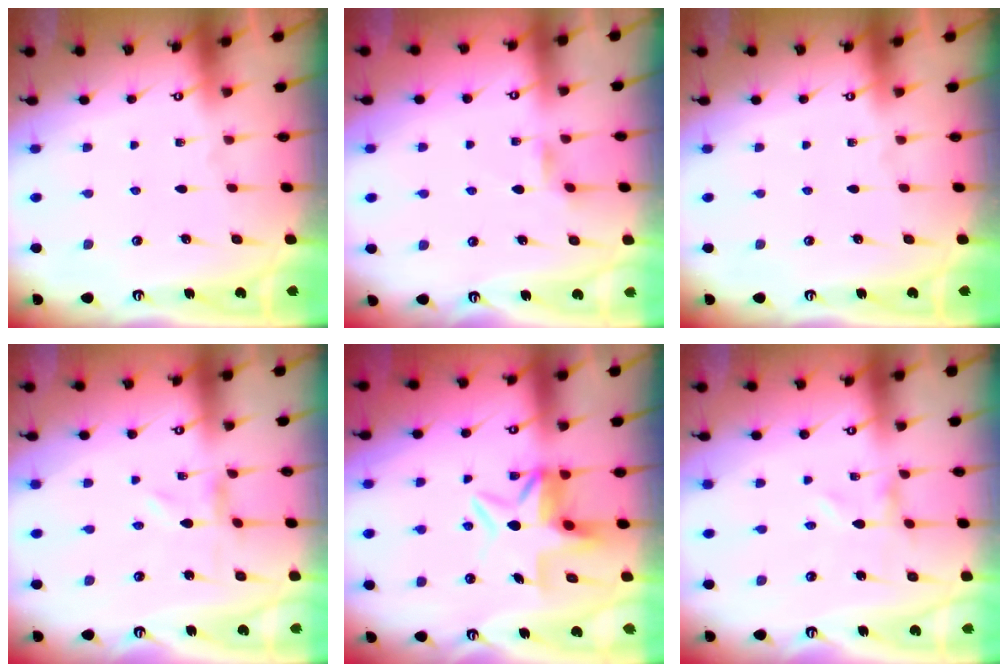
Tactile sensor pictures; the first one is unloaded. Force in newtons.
{"total": 1.8, "press": 1.8, "slide": 0.3}
{"total": 0.0}
{"total": 0.0}
{"total": 6.7, "press": 6.4, "slide": 2.0}
{"total": 0.0}